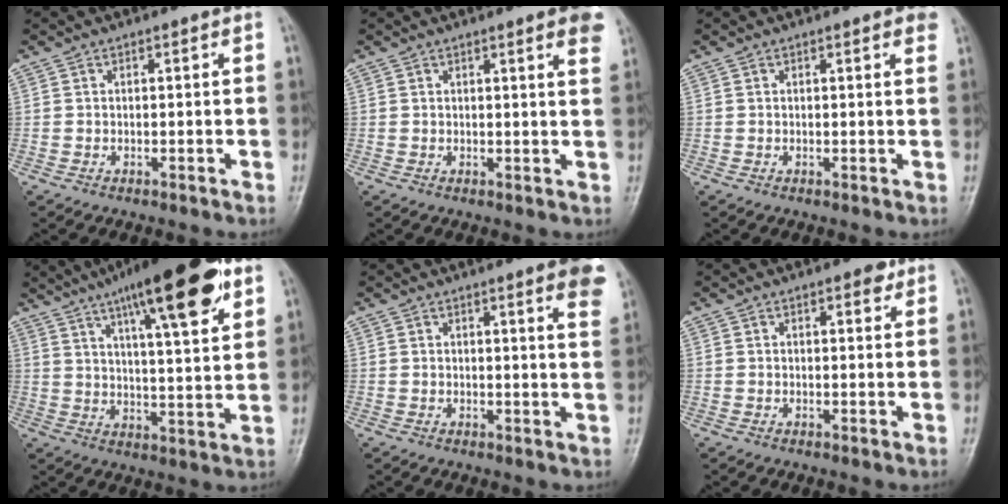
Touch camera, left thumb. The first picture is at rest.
{"total": 5.4, "force": [3.0, 0.8, 4.4], "torque": [-0.041, -0.006, 0.030]}
{"total": 2.6, "force": [1.5, 0.7, 2.1], "torque": [-0.019, -0.001, 0.012]}
{"total": 21.0, "force": [11.6, 5.1, 16.8], "torque": [-0.238, -0.027, 0.178]}
{"total": 7.8, "force": [4.6, 1.1, 6.2], "torque": [-0.060, -0.013, 0.044]}
{"total": 2.6, "force": [1.6, 1.1, 1.7], "torque": [-0.012, -0.006, 0.018]}